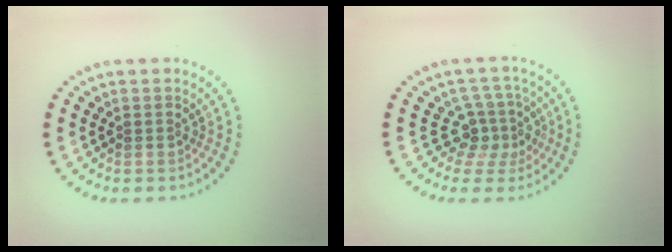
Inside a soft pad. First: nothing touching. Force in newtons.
{"total": 3.1, "press": 2.2, "slide": 2.1}